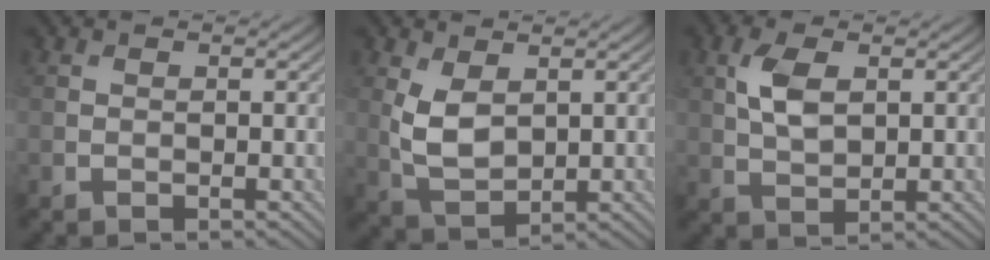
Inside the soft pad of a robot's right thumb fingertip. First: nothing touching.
{"total": 5.5, "force": [1.4, 3.0, 4.3], "torque": [-0.104, -0.005, 0.036]}
{"total": 4.9, "force": [1.4, 2.6, 4.0], "torque": [-0.093, 0.002, 0.028]}